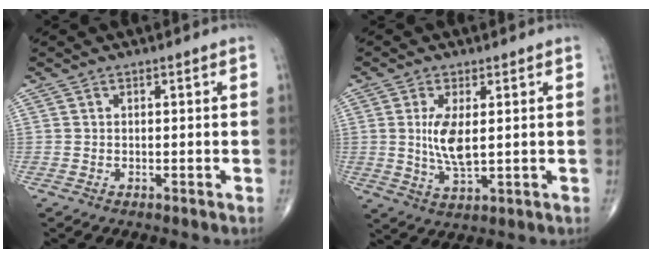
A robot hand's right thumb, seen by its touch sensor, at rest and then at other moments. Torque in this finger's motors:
{"motor_torque": [1.59, 1.24, 0.92, -0.66, 0.14]}